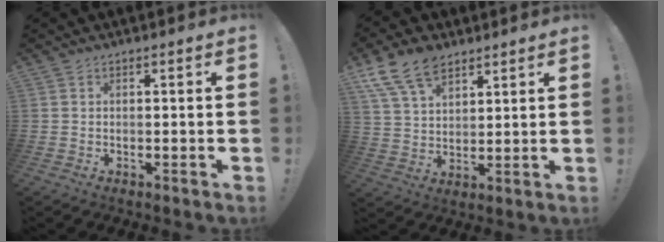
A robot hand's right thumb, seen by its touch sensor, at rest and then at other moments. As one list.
[{"total": 12.7, "force": [8.4, 7.3, 6.2], "torque": [-0.115, -0.036, 0.162]}]